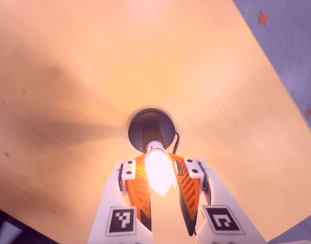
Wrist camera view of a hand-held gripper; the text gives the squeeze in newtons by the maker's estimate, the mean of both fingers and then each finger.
{"total": 14.1, "left": 12.6, "right": 15.7}